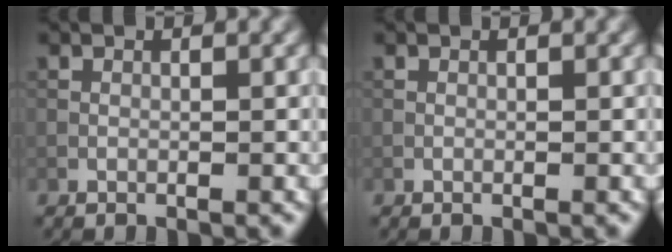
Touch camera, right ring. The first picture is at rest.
{"total": 0.0}